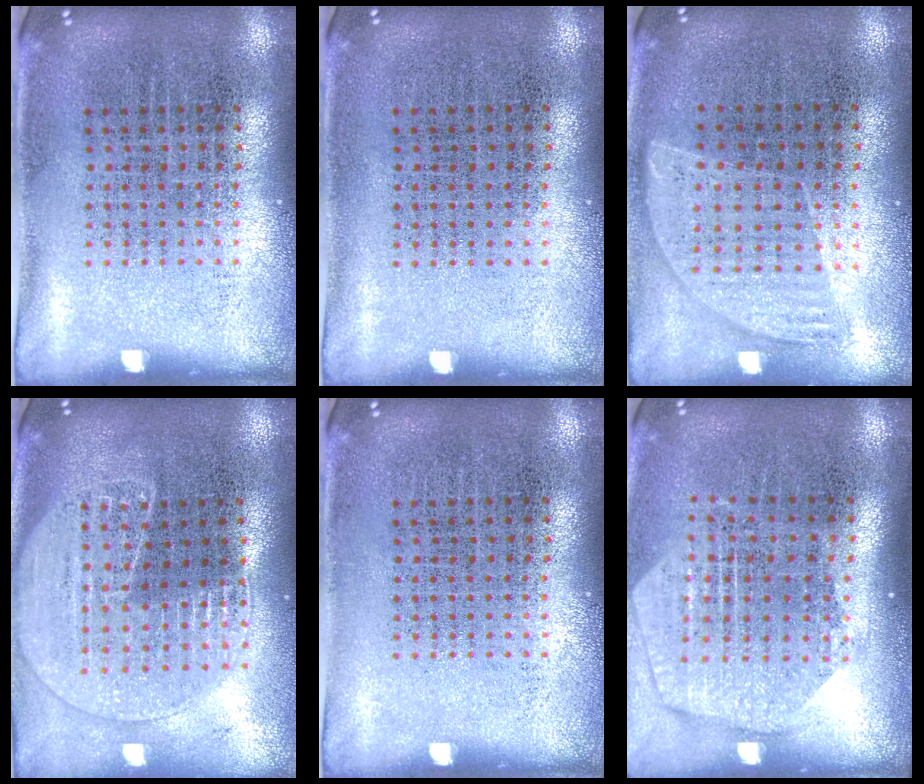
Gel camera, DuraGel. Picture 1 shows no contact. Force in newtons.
{"total": 0.0}
{"total": 0.9, "press": 0.8, "slide": 0.3}
{"total": 1.7, "press": 1.6, "slide": 0.6}
{"total": 0.0}
{"total": 1.9, "press": 1.7, "slide": 0.9}